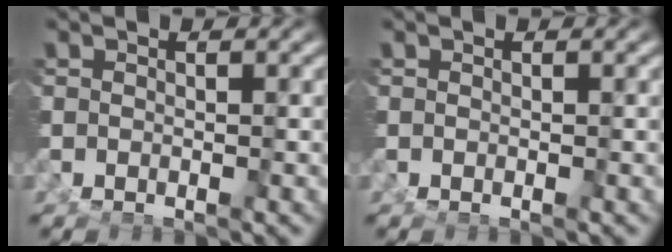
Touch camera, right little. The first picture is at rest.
{"total": 0.0}